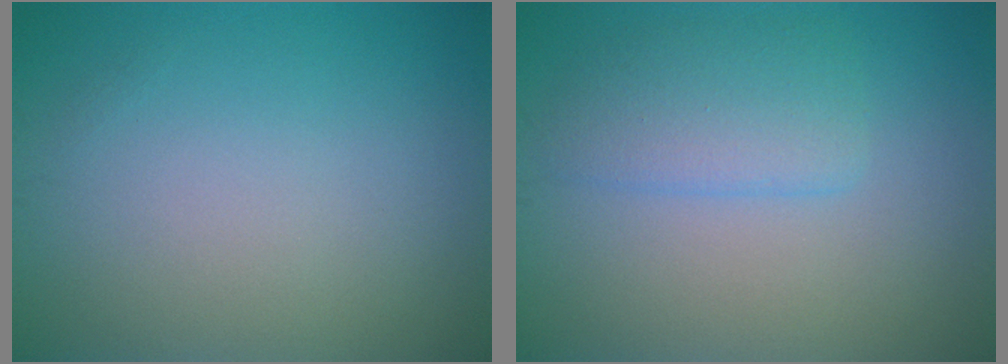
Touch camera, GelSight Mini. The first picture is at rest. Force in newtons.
{"total": 3.1, "press": 3.1, "slide": 0.4}